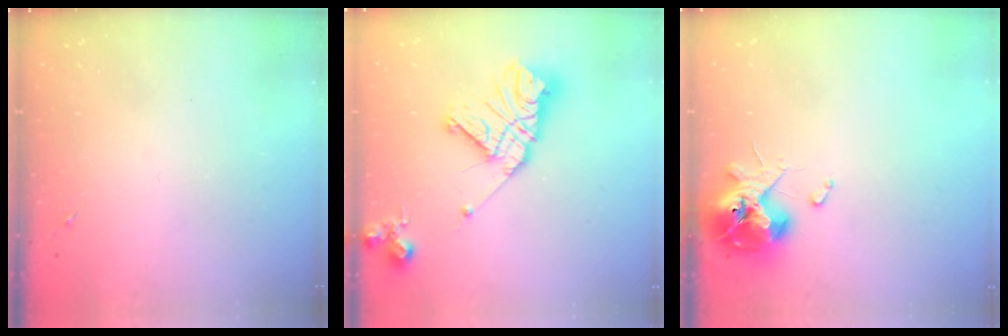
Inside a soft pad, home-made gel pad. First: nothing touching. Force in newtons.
{"total": 17.8, "press": 17.7, "slide": 2.1}
{"total": 13.0, "press": 12.8, "slide": 1.8}